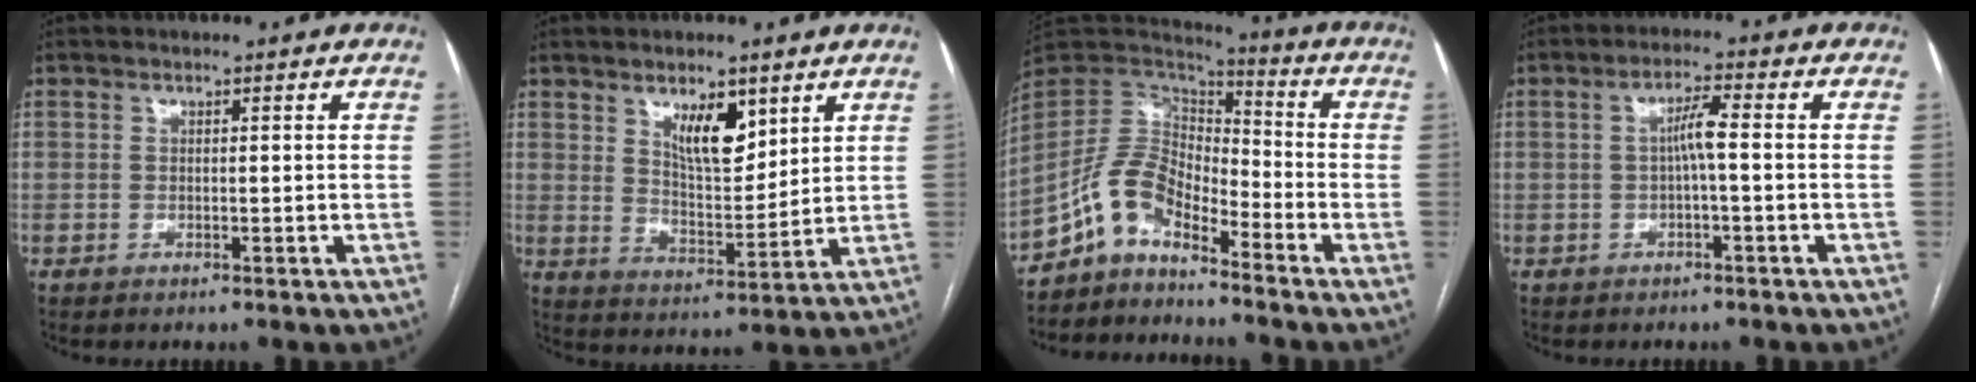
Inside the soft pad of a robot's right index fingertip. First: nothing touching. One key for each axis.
{"total": 8.0, "fx": 4.5, "fy": 3.1, "fz": 5.9, "tx": -0.099, "ty": -0.006, "tz": 0.082}
{"total": 9.2, "fx": -6.8, "fy": 3.7, "fz": 4.9, "tx": -0.099, "ty": 0.034, "tz": -0.136}
{"total": 3.5, "fx": -0.2, "fy": 0.2, "fz": 3.5, "tx": -0.062, "ty": 0.012, "tz": -0.001}